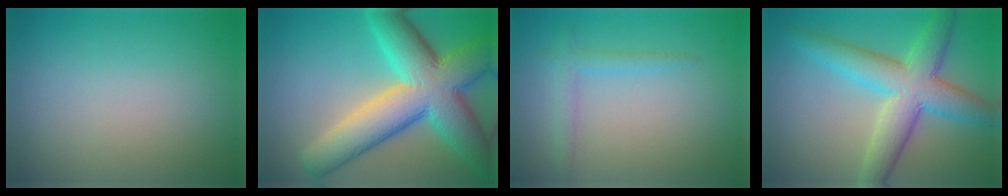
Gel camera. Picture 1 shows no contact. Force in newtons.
{"total": 12.0, "press": 11.9, "slide": 0.6}
{"total": 1.7, "press": 1.7, "slide": 0.1}
{"total": 7.5, "press": 7.5, "slide": 0.3}